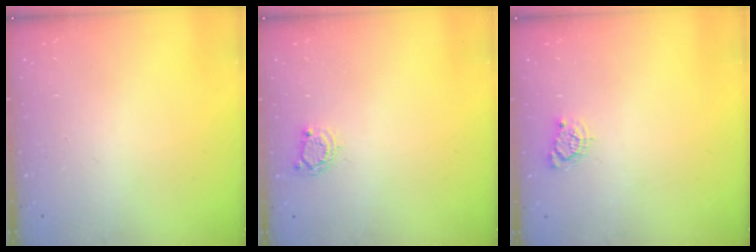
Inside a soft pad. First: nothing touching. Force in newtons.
{"total": 3.0, "press": 3.0, "slide": 0.4}
{"total": 3.5, "press": 3.5, "slide": 0.4}